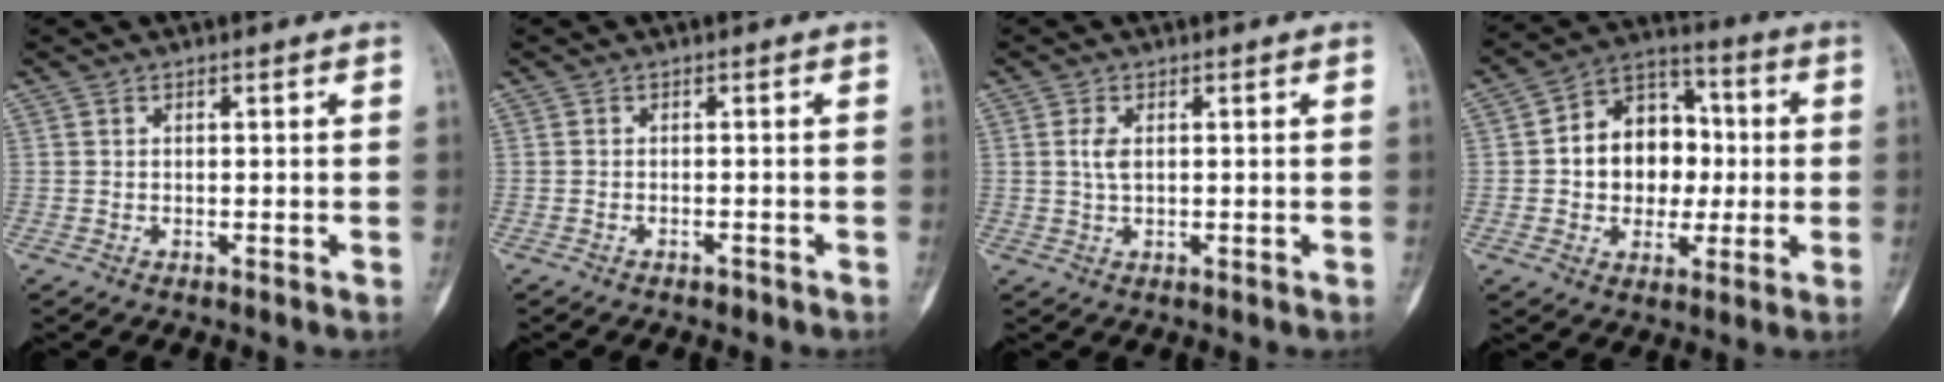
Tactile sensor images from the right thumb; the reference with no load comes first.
{"total": 0.9, "force": [-0.7, 0.4, 0.3], "torque": [-0.007, 0.005, -0.011]}
{"total": 2.4, "force": [0.5, 1.2, 2.0], "torque": [-0.041, 0.001, 0.012]}
{"total": 14.4, "force": [0.4, 11.2, 9.1], "torque": [-0.084, 0.030, 0.003]}